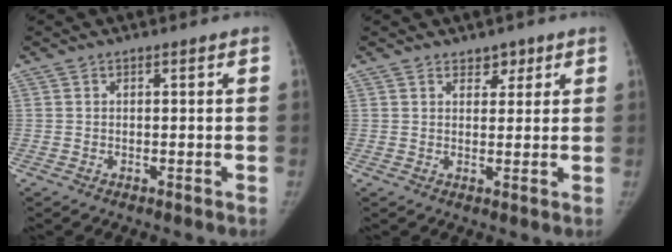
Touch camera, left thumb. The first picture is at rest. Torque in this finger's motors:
{"motor_torque": [-0.05, 0.10, -0.25, 0.08, -0.01]}